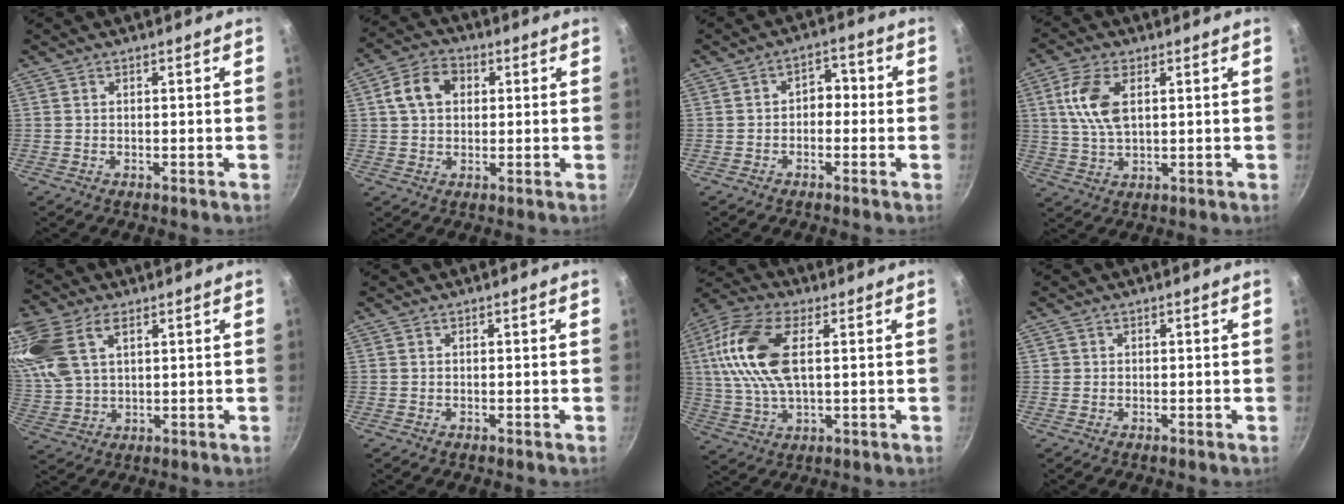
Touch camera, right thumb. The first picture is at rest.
{"total": 8.0, "force": [1.9, 5.9, 5.1], "torque": [-0.083, 0.013, 0.028]}
{"total": 4.3, "force": [-0.6, 3.0, 2.9], "torque": [-0.017, 0.022, -0.021]}
{"total": 9.2, "force": [2.4, 4.7, 7.5], "torque": [-0.161, 0.000, 0.048]}
{"total": 17.5, "force": [7.2, 10.3, 12.2], "torque": [-0.307, 0.012, 0.142]}
{"total": 0.0}
{"total": 16.7, "force": [3.2, 8.1, 14.2], "torque": [-0.311, 0.013, 0.059]}
{"total": 0.7, "force": [0.1, 0.7, 0.0], "torque": [0.004, 0.003, 0.001]}